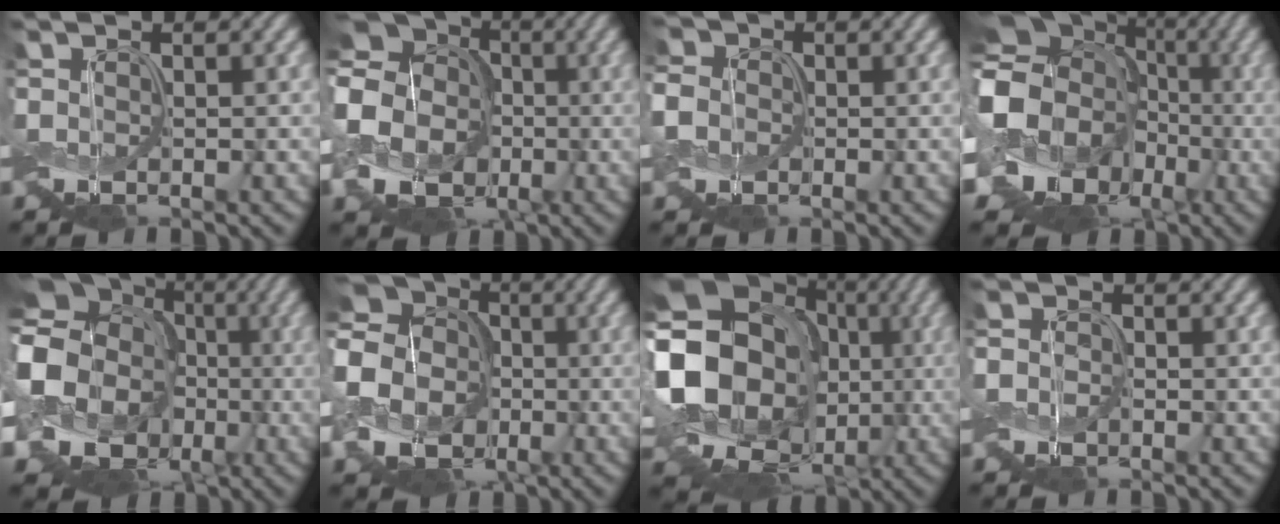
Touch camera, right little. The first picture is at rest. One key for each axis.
{"total": 18.7, "fx": -2.8, "fy": 16.9, "fz": 7.4, "tx": -0.196, "ty": -0.002, "tz": -0.100}
{"total": 4.0, "fx": -0.3, "fy": 3.5, "fz": 1.8, "tx": -0.068, "ty": 0.010, "tz": -0.017}
{"total": 16.1, "fx": -2.2, "fy": 13.9, "fz": 7.8, "tx": -0.140, "ty": -0.018, "tz": -0.072}
{"total": 16.1, "fx": -0.4, "fy": 14.4, "fz": 7.3, "tx": -0.154, "ty": -0.020, "tz": -0.043}
{"total": 16.6, "fx": -3.1, "fy": 15.1, "fz": 6.4, "tx": -0.176, "ty": 0.001, "tz": -0.101}
{"total": 20.6, "fx": -0.6, "fy": 17.3, "fz": 11.1, "tx": -0.199, "ty": -0.025, "tz": -0.034}
{"total": 1.7, "fx": -0.4, "fy": 1.5, "fz": 0.6, "tx": -0.022, "ty": 0.003, "tz": -0.011}